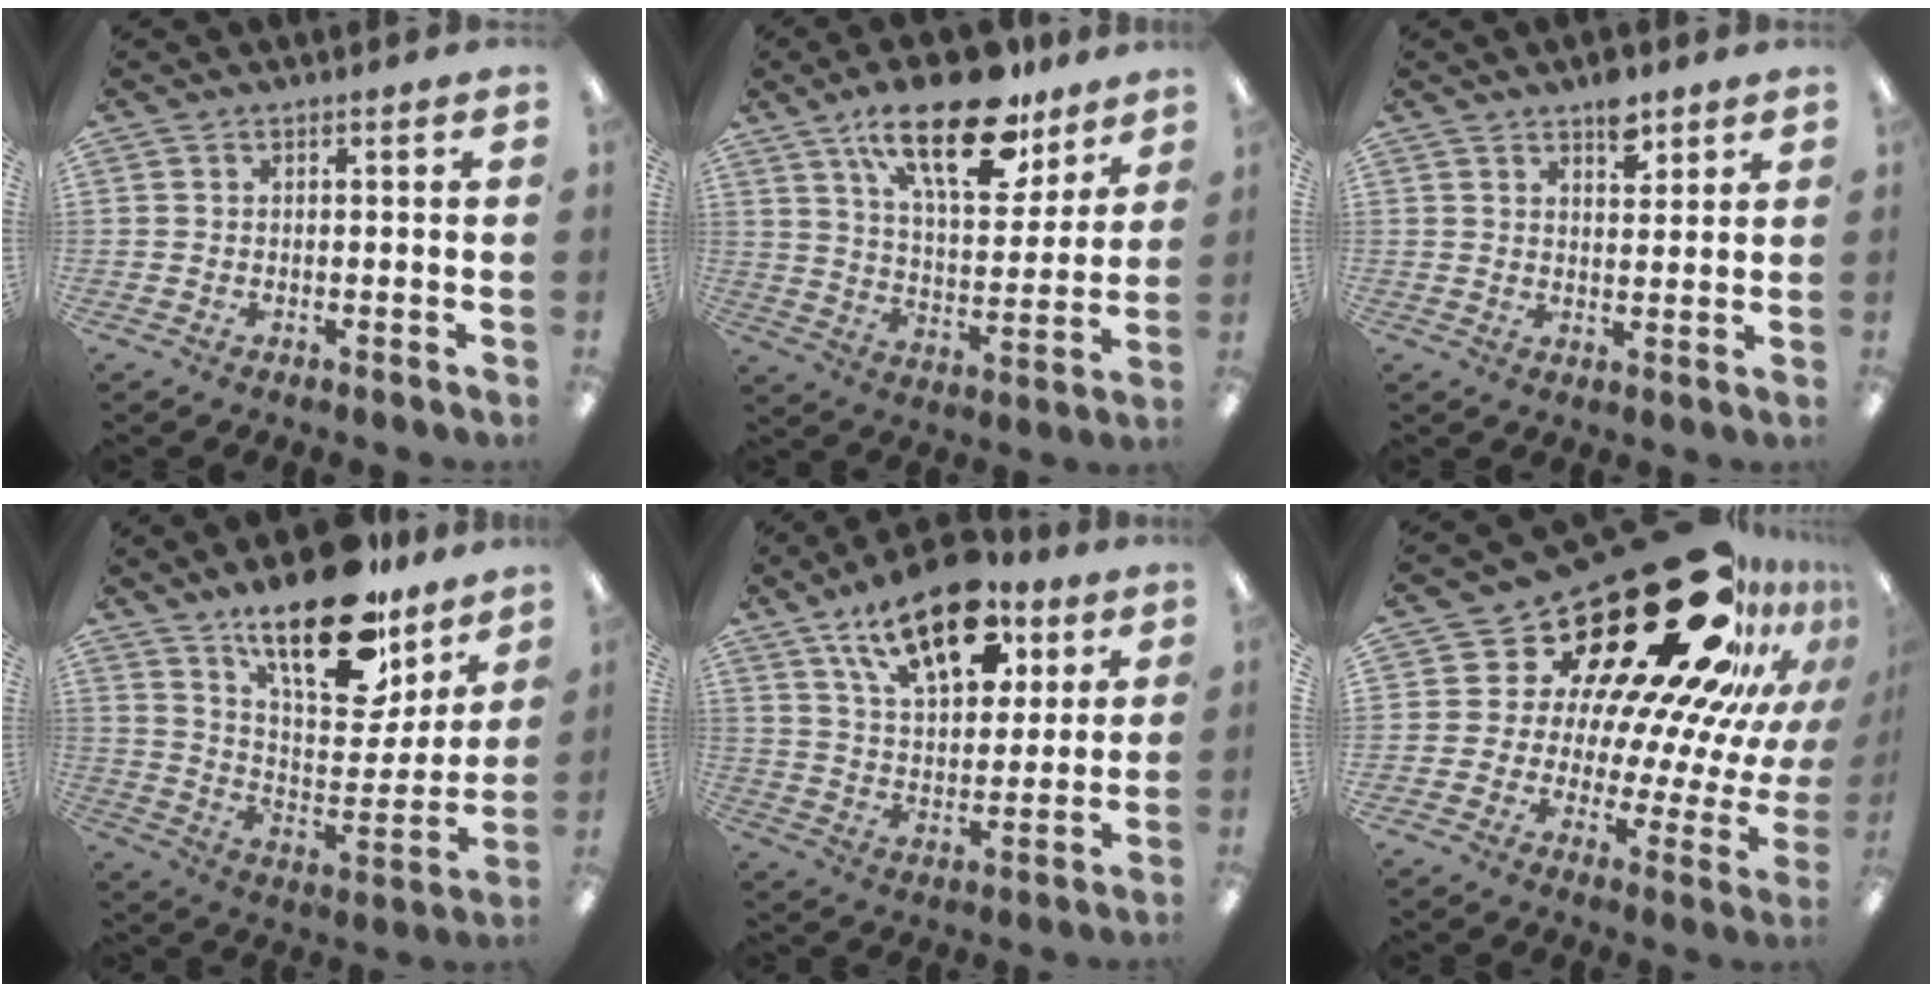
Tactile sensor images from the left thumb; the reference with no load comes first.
{"total": 22.3, "force": [14.4, 9.4, 14.2], "torque": [-0.214, -0.073, 0.239]}
{"total": 6.3, "force": [4.4, 3.3, 3.2], "torque": [-0.025, -0.025, 0.071]}
{"total": 23.7, "force": [17.1, 9.3, 13.6], "torque": [-0.203, -0.113, 0.291]}
{"total": 19.1, "force": [11.7, 9.6, 11.6], "torque": [-0.175, -0.052, 0.200]}
{"total": 33.5, "force": [20.9, 14.8, 21.6], "torque": [-0.303, -0.176, 0.393]}